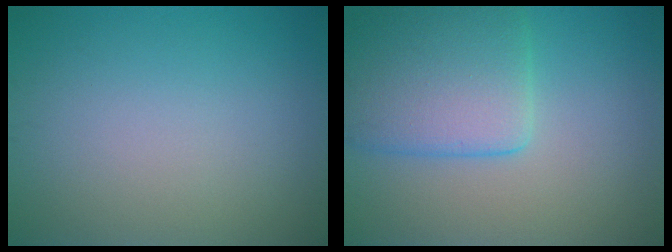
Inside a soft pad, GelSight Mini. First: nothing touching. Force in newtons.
{"total": 6.7, "press": 6.7, "slide": 0.3}